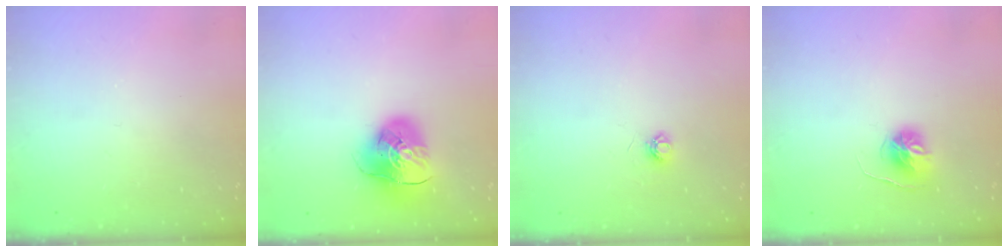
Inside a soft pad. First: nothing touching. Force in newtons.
{"total": 10.6, "press": 10.5, "slide": 1.2}
{"total": 4.7, "press": 4.6, "slide": 0.6}
{"total": 6.4, "press": 6.4, "slide": 0.6}